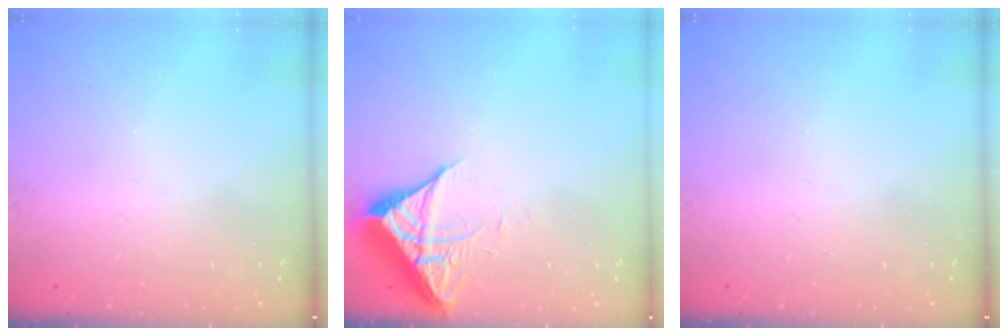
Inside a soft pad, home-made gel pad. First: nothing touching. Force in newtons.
{"total": 6.6, "press": 6.6, "slide": 0.3}
{"total": 0.0}